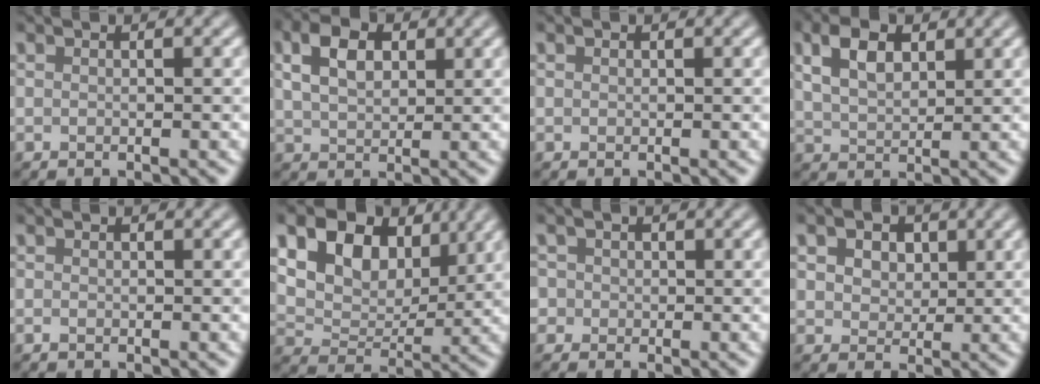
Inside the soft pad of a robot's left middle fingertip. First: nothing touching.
{"total": 4.3, "force": [1.7, 2.7, 2.9], "torque": [-0.061, 0.009, 0.028]}
{"total": 0.0}
{"total": 4.3, "force": [2.0, 2.4, 2.9], "torque": [-0.062, 0.008, 0.038]}
{"total": 0.6, "force": [-0.1, 0.5, 0.3], "torque": [-0.006, -0.002, -0.002]}
{"total": 13.3, "force": [6.8, 8.8, 7.3], "torque": [-0.137, 0.022, 0.120]}
{"total": 2.9, "force": [0.7, 2.7, 0.8], "torque": [0.009, 0.017, -0.005]}
{"total": 5.6, "force": [2.7, 3.9, 2.9], "torque": [-0.058, 0.015, 0.028]}